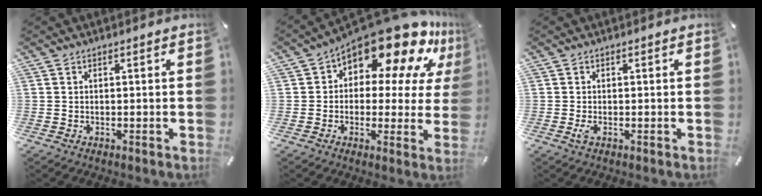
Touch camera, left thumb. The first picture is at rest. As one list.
[{"total": 17.8, "force": [12.2, 7.8, 10.4], "torque": [-0.159, -0.100, 0.207]}, {"total": 1.6, "force": [-0.3, 0.6, 1.4], "torque": [-0.033, -0.005, -0.006]}]